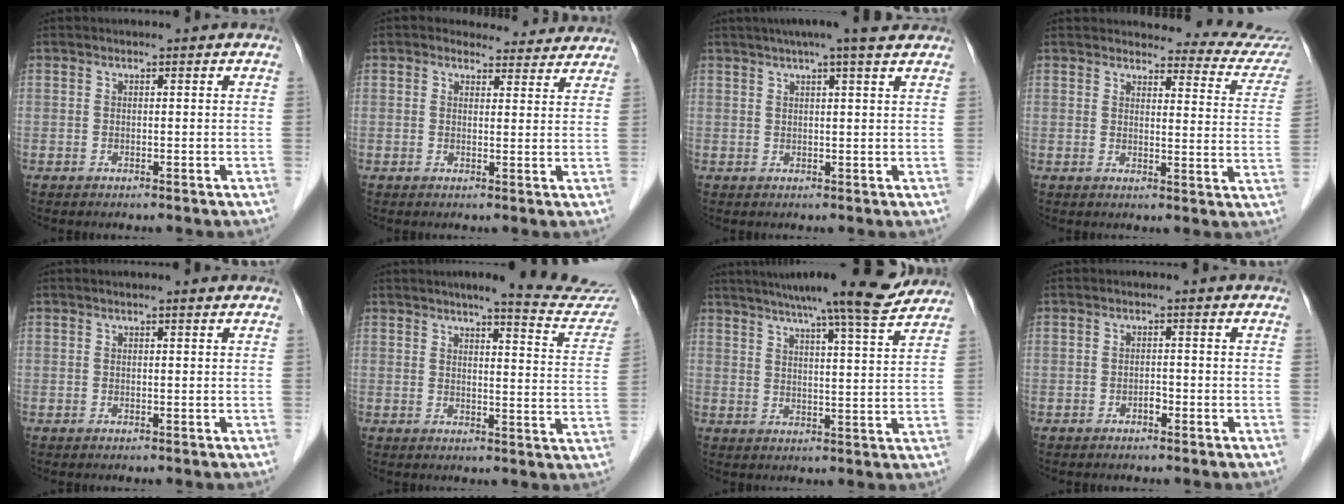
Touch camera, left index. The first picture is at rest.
{"total": 7.5, "force": [6.9, 2.8, 0.6], "torque": [0.014, 0.008, 0.063]}
{"total": 8.9, "force": [7.3, 0.2, 5.2], "torque": [-0.078, 0.028, 0.088]}
{"total": 14.7, "force": [14.4, 2.1, 2.1], "torque": [0.013, -0.081, 0.125]}
{"total": 1.0, "force": [0.8, 0.0, 0.6], "torque": [-0.013, 0.007, 0.014]}
{"total": 13.6, "force": [12.7, 0.3, 4.8], "torque": [-0.048, -0.058, 0.131]}
{"total": 15.9, "force": [13.9, 0.0, 7.8], "torque": [-0.119, -0.001, 0.183]}
{"total": 1.1, "force": [-0.7, 0.5, 0.6], "torque": [-0.010, 0.003, -0.011]}